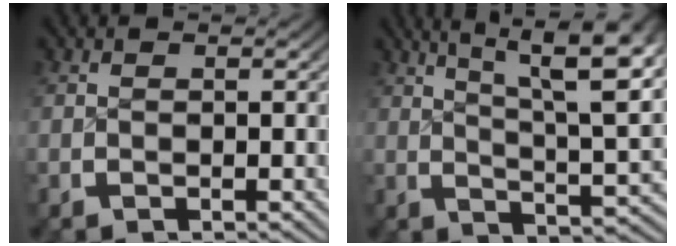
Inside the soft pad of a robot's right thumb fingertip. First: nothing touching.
{"total": 9.4, "force": [3.0, 4.4, 7.8], "torque": [-0.093, -0.010, 0.045]}